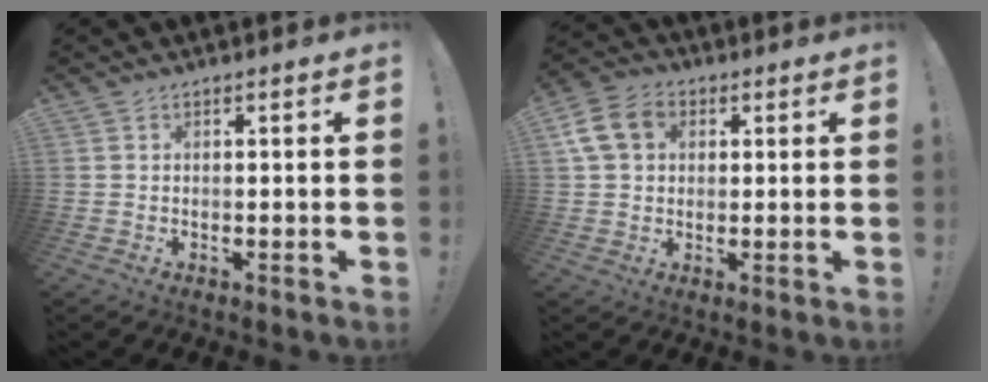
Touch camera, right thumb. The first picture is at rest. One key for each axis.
{"total": 11.0, "fx": 3.5, "fy": 8.5, "fz": 6.1, "tx": -0.114, "ty": 0.002, "tz": 0.071}